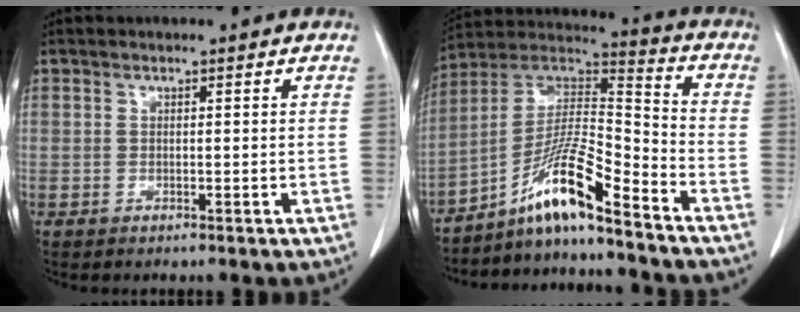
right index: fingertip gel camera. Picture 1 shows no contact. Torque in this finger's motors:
{"motor_torque": [1.35, -0.79, 0.73, 0.20]}